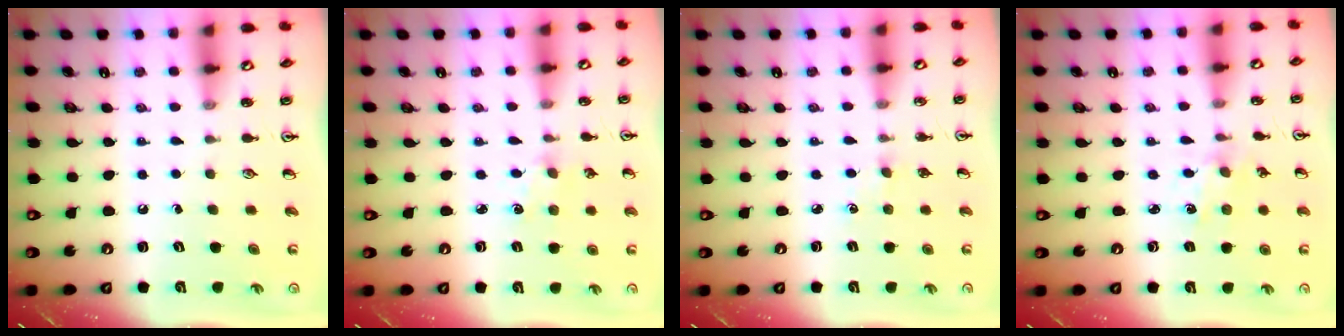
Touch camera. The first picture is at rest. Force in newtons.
{"total": 1.4, "press": 1.4, "slide": 0.2}
{"total": 2.0, "press": 2.0, "slide": 0.3}
{"total": 1.0, "press": 1.0, "slide": 0.2}